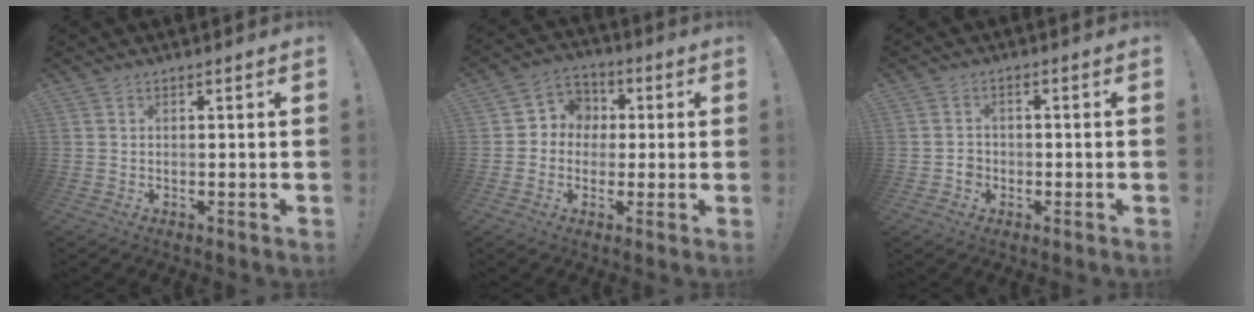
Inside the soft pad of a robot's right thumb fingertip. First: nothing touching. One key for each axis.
{"total": 7.6, "fx": -0.9, "fy": 7.2, "fz": 2.1, "tx": -0.022, "ty": 0.016, "tz": -0.009}
{"total": 2.9, "fx": -1.2, "fy": 2.5, "fz": 1.0, "tx": -0.008, "ty": 0.002, "tz": -0.023}